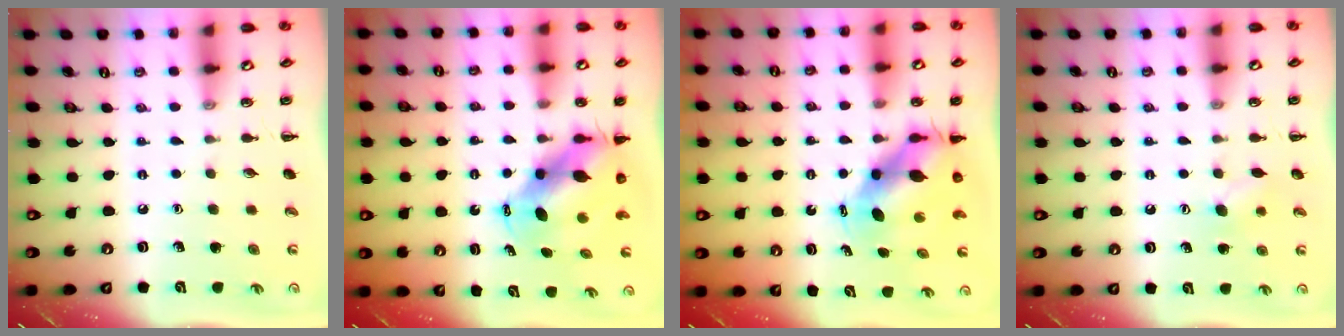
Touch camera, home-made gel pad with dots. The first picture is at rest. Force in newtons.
{"total": 7.2, "press": 7.0, "slide": 1.9}
{"total": 8.8, "press": 8.6, "slide": 1.5}
{"total": 6.2, "press": 6.0, "slide": 1.5}